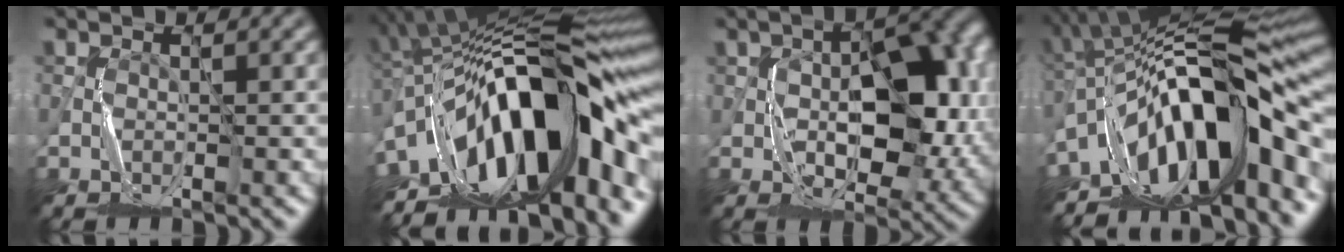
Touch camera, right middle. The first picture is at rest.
{"total": 16.0, "force": [-5.0, 6.8, 13.6], "torque": [-0.169, 0.040, -0.110]}
{"total": 10.5, "force": [-0.7, 5.8, 8.7], "torque": [-0.120, 0.008, -0.010]}
{"total": 14.5, "force": [-5.2, 5.4, 12.4], "torque": [-0.170, 0.029, -0.096]}